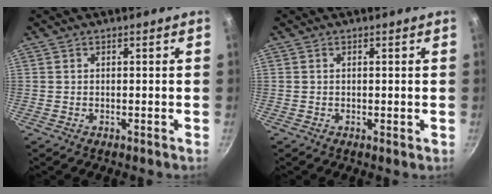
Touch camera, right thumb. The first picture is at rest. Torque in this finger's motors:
{"motor_torque": [-0.11, 0.35, -0.07, -0.03, 0.04]}